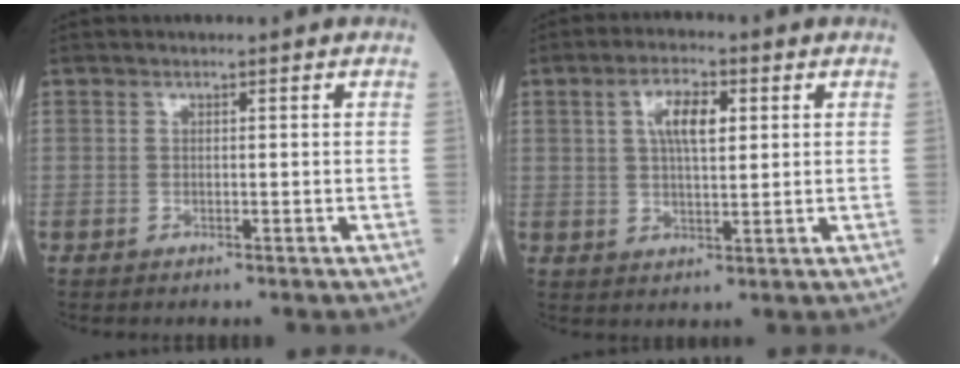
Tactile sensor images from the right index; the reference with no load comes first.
{"total": 5.9, "force": [1.8, 1.9, 5.3], "torque": [-0.104, 0.009, 0.033]}